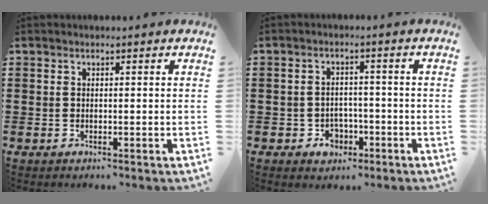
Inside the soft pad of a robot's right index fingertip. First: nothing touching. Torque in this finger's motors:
{"motor_torque": [1.46, 0.68, 0.01, 0.00]}